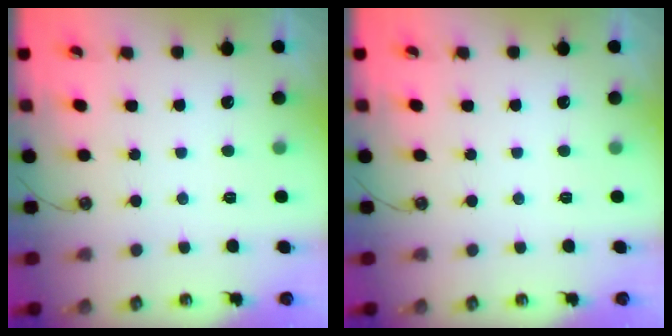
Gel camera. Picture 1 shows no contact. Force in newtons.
{"total": 0.0}